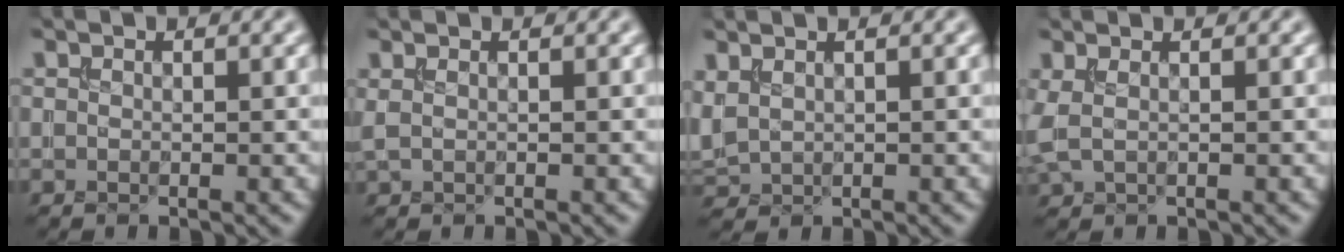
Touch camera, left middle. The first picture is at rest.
{"total": 0.9, "force": [0.5, 0.4, 0.7], "torque": [-0.014, 0.000, 0.006]}
{"total": 2.0, "force": [0.9, 1.3, 1.2], "torque": [-0.039, 0.005, 0.027]}
{"total": 1.6, "force": [0.6, 0.7, 1.3], "torque": [-0.032, 0.006, 0.009]}